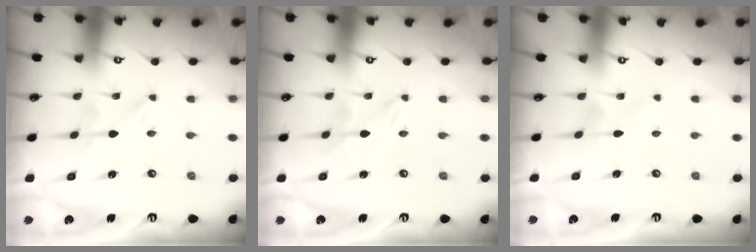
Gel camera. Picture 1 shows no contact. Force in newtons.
{"total": 0.0}
{"total": 3.2, "press": 3.2, "slide": 0.5}